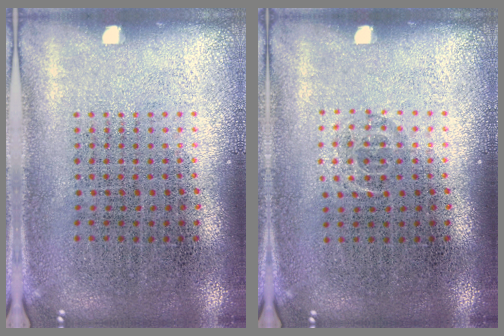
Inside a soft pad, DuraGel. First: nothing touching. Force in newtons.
{"total": 0.6, "press": 0.4, "slide": 0.4}